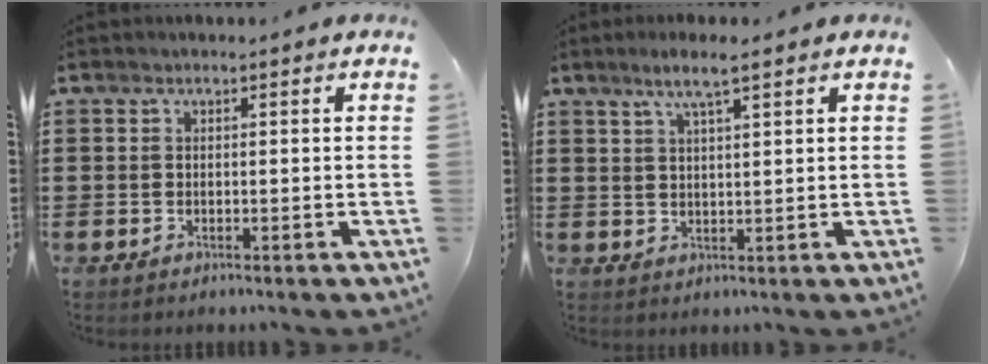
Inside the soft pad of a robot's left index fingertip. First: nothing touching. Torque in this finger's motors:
{"motor_torque": [0.54, -0.22, 0.24, 0.11]}